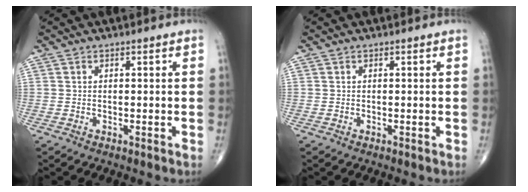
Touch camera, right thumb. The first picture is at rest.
{"total": 0.0}